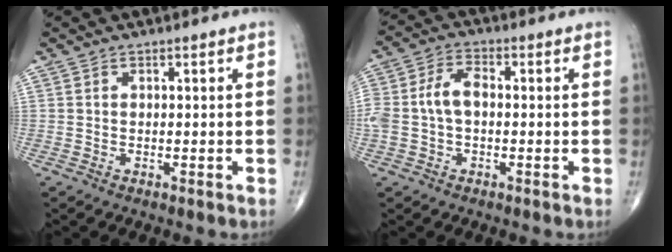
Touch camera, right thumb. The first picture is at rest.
{"total": 7.5, "force": [-0.3, 4.6, 5.9], "torque": [-0.133, 0.025, -0.010]}